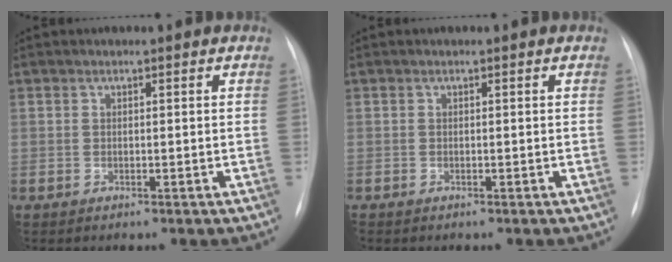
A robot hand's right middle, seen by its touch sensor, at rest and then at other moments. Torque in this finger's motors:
{"motor_torque": [-0.20, 0.20, 0.00, 0.00]}